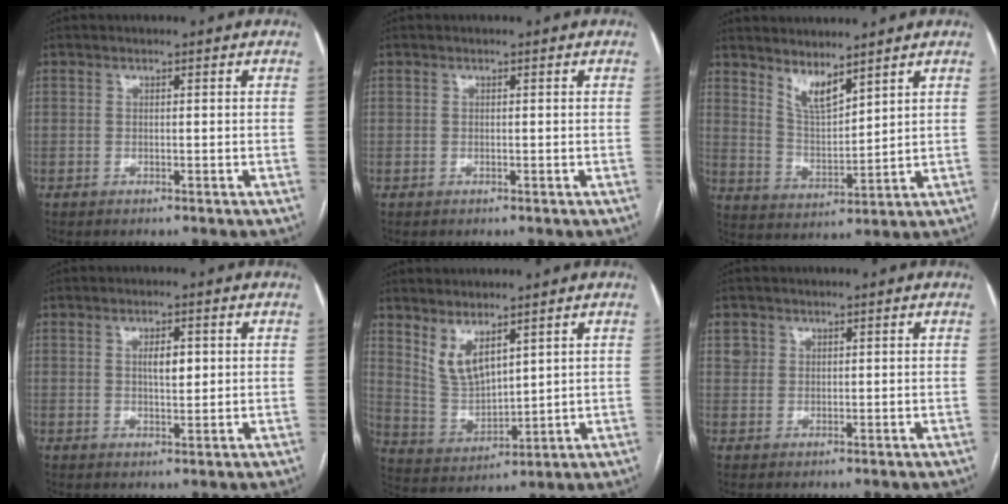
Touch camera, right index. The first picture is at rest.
{"total": 0.0}
{"total": 5.7, "force": [4.7, 1.2, 3.0], "torque": [-0.066, -0.014, 0.099]}
{"total": 3.1, "force": [0.7, 1.1, 2.8], "torque": [-0.046, 0.000, 0.012]}
{"total": 6.7, "force": [4.5, 2.5, 4.3], "torque": [-0.092, -0.010, 0.104]}
{"total": 1.9, "force": [1.1, 1.5, 0.1], "torque": [0.002, 0.008, 0.018]}